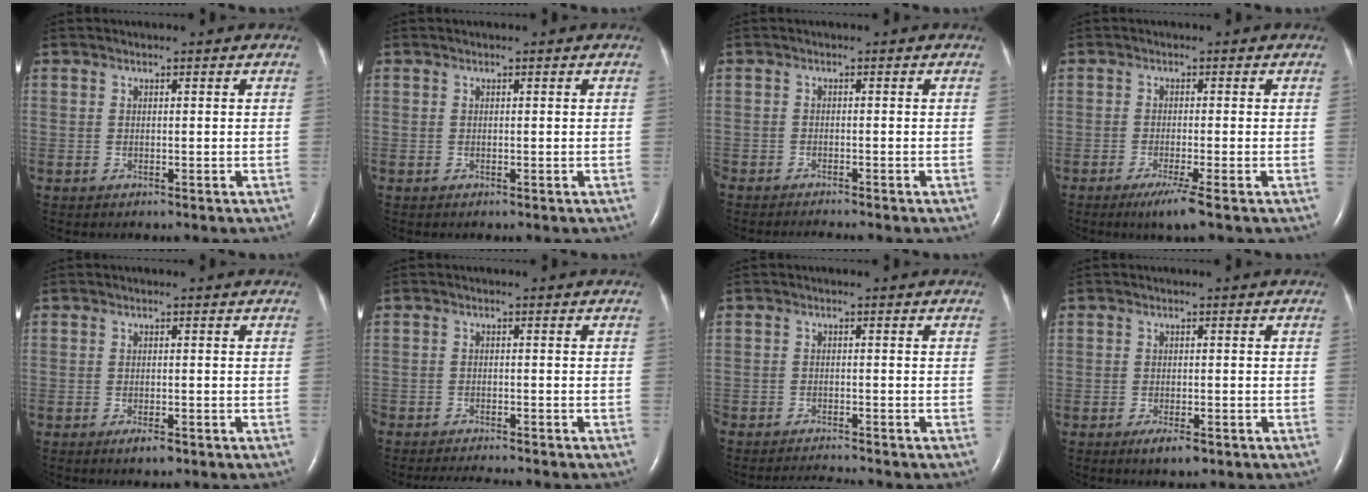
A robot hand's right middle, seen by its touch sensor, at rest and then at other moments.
{"total": 0.0}
{"total": 3.4, "force": [-3.2, -0.4, 1.1], "torque": [-0.016, -0.010, -0.049]}
{"total": 3.8, "force": [-2.3, -0.6, 3.0], "torque": [-0.056, -0.015, -0.043]}
{"total": 1.9, "force": [-1.2, 0.5, 1.4], "torque": [-0.027, -0.003, -0.018]}
{"total": 6.3, "force": [-5.8, 0.6, 2.3], "torque": [-0.029, -0.013, -0.088]}
{"total": 3.4, "force": [-3.3, -0.8, 0.3], "torque": [-0.010, -0.019, -0.054]}
{"total": 2.9, "force": [-1.8, 0.7, 2.2], "torque": [-0.041, -0.004, -0.027]}